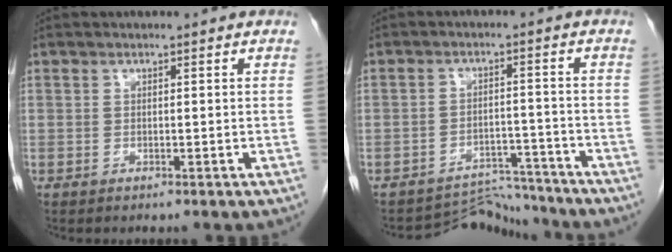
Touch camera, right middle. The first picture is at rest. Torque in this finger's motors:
{"motor_torque": [-1.36, -0.22, -0.35, -0.09]}